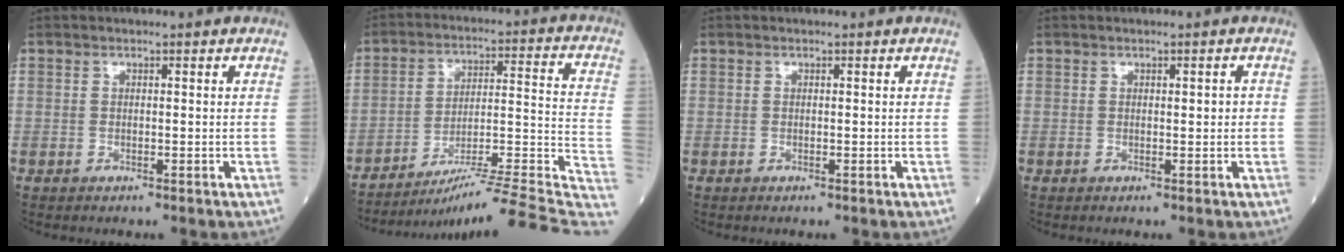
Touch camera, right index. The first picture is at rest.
{"total": 24.2, "force": [-20.1, -1.1, 13.3], "torque": [-0.123, 0.003, -0.289]}
{"total": 0.0}
{"total": 1.0, "force": [0.1, 0.4, 0.9], "torque": [-0.011, 0.001, 0.002]}